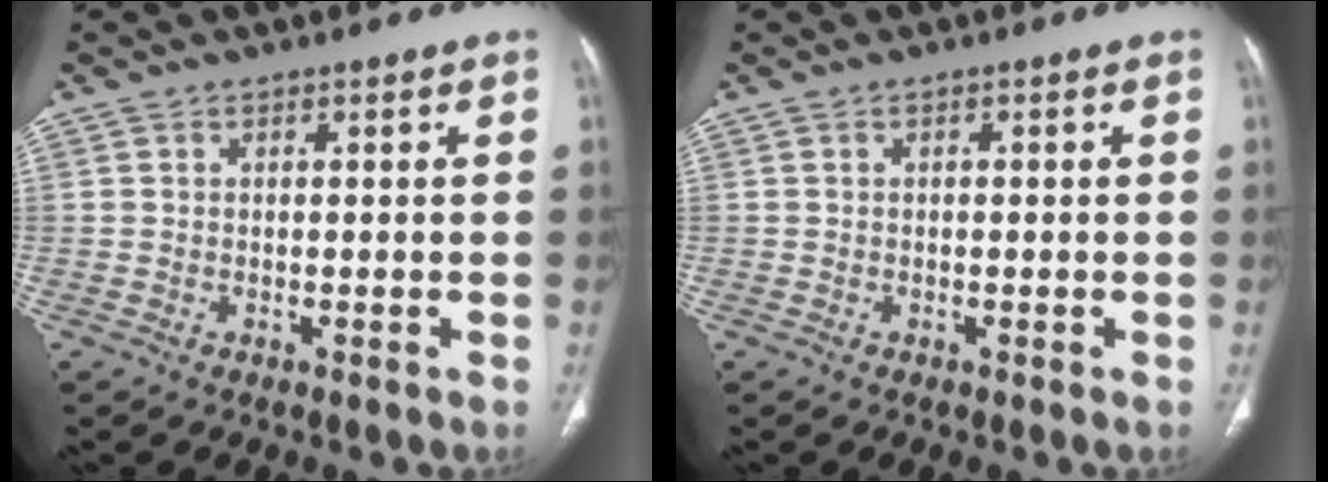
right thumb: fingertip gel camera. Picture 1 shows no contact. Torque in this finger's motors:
{"motor_torque": [-0.01, -0.16, -0.51, 0.32, 0.00]}